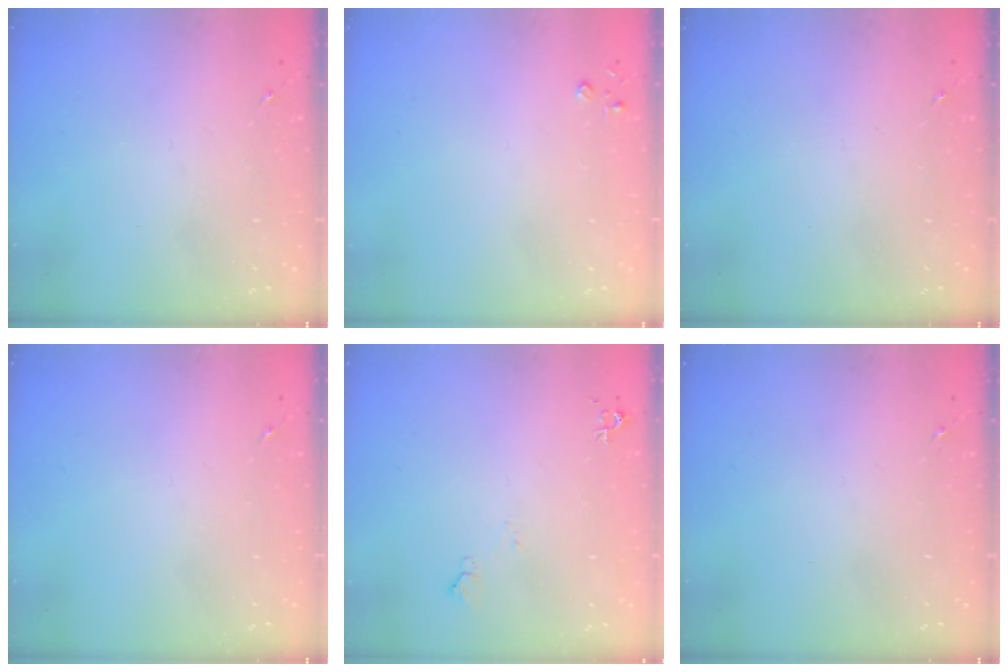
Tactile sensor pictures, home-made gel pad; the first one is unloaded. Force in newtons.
{"total": 2.2, "press": 2.2, "slide": 0.3}
{"total": 0.0}
{"total": 0.0}
{"total": 5.2, "press": 5.1, "slide": 1.1}
{"total": 0.0}